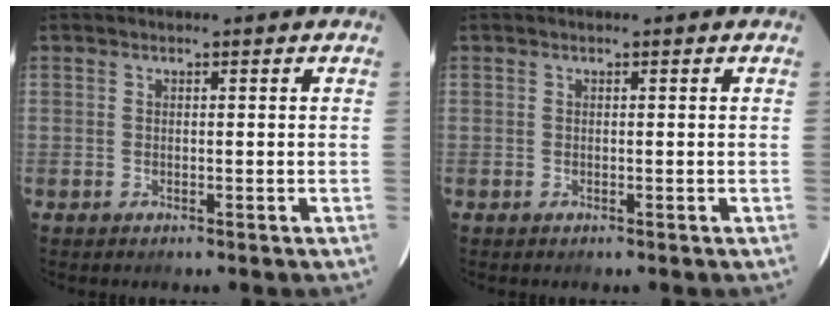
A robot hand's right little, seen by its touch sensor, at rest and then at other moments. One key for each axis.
{"total": 0.0}